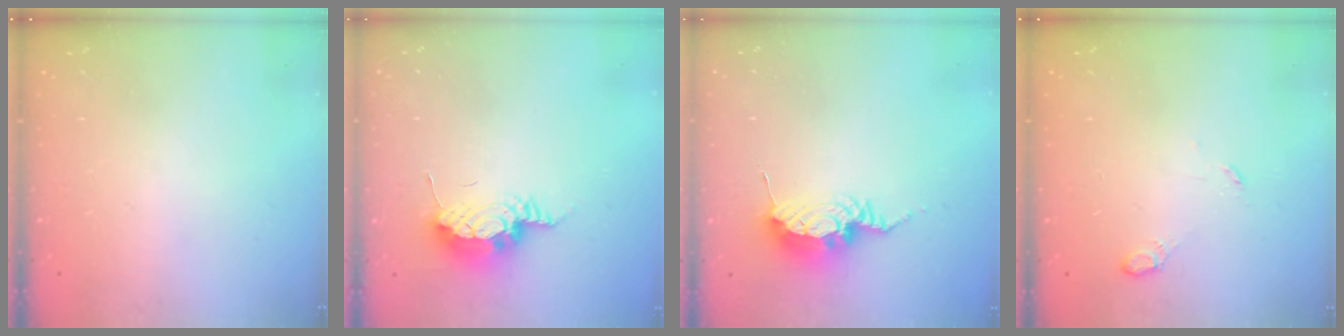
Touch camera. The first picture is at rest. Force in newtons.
{"total": 14.2, "press": 10.6, "slide": 9.4}
{"total": 9.6, "press": 9.5, "slide": 0.7}
{"total": 3.5, "press": 3.5, "slide": 0.6}